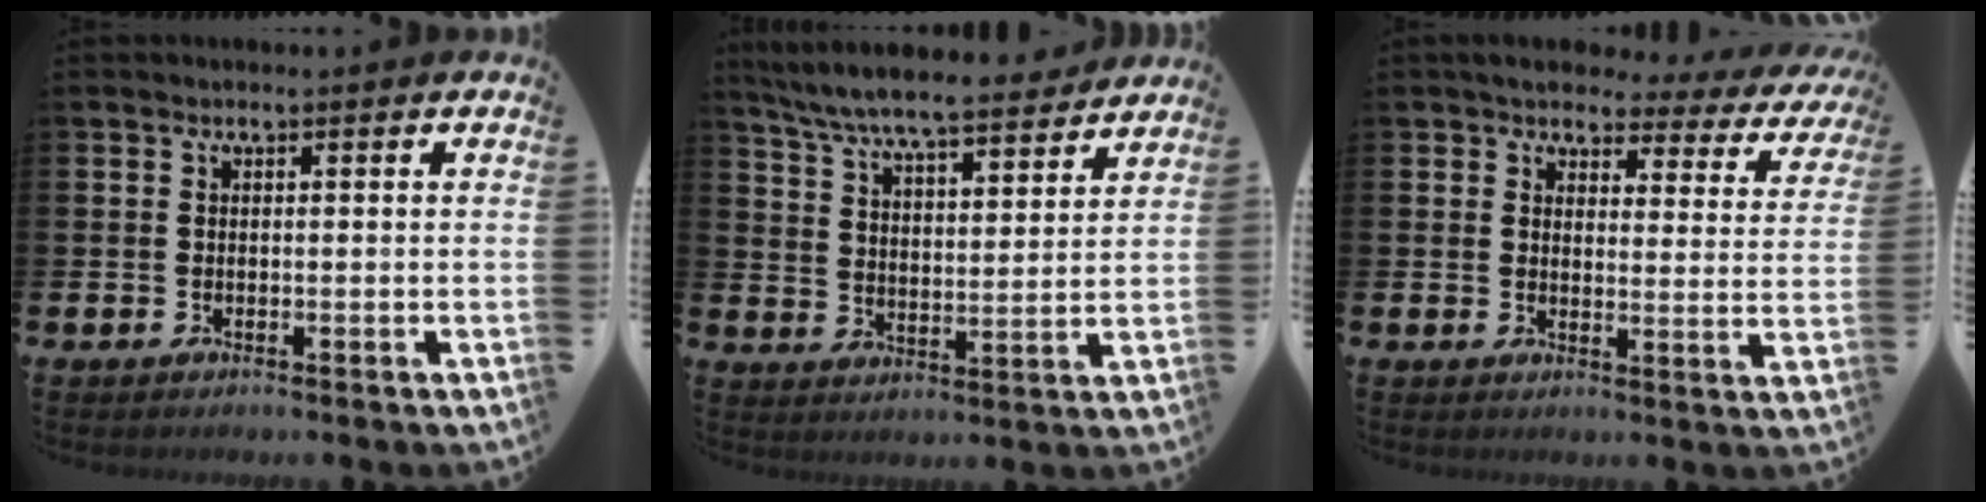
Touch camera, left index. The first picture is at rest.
{"total": 7.7, "force": [7.2, 0.6, 2.4], "torque": [-0.077, -0.050, 0.126]}
{"total": 3.6, "force": [3.1, 1.5, 0.8], "torque": [-0.028, -0.026, 0.046]}